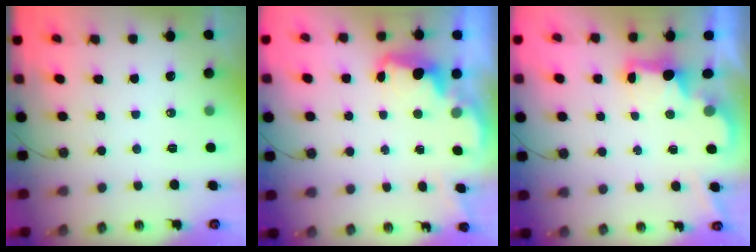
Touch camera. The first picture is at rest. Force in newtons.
{"total": 2.6, "press": 2.5, "slide": 0.5}
{"total": 2.3, "press": 2.2, "slide": 0.7}